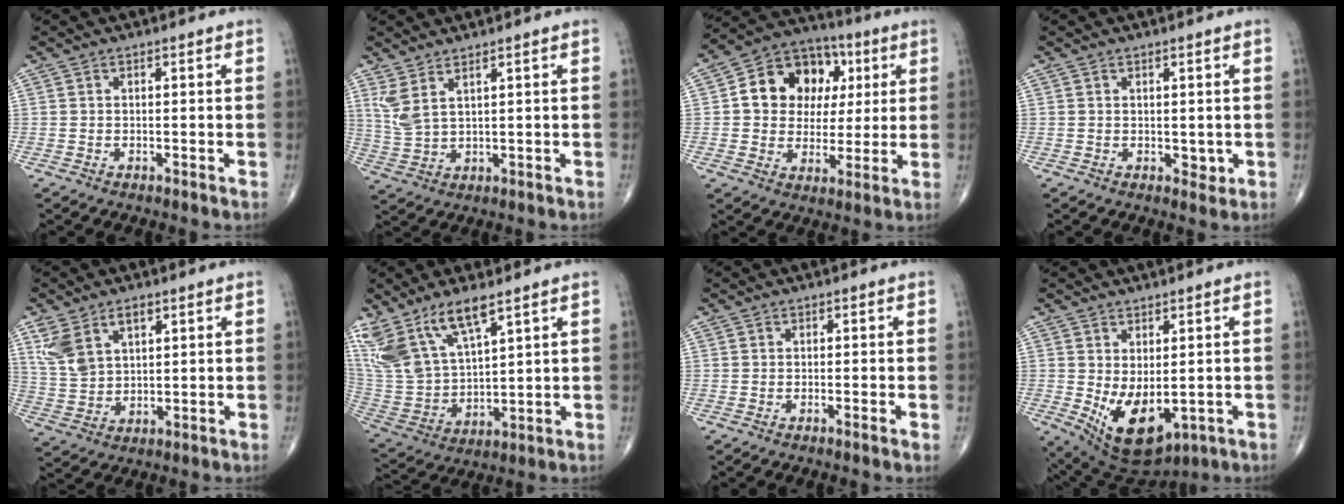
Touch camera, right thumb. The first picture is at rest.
{"total": 5.4, "force": [3.0, 1.6, 4.1], "torque": [-0.100, -0.018, 0.073]}
{"total": 15.4, "force": [3.4, 12.3, 8.7], "torque": [-0.097, 0.014, 0.052]}
{"total": 1.7, "force": [0.2, 1.2, 1.1], "torque": [-0.009, -0.004, 0.007]}
{"total": 7.0, "force": [3.4, 4.2, 4.4], "torque": [-0.086, -0.004, 0.078]}
{"total": 15.8, "force": [10.1, 6.0, 10.5], "torque": [-0.212, -0.037, 0.219]}
{"total": 0.9, "force": [-0.3, 0.0, 0.8], "torque": [-0.019, -0.002, -0.005]}
{"total": 10.8, "force": [-1.4, 5.9, 9.0], "torque": [-0.139, -0.011, 0.006]}